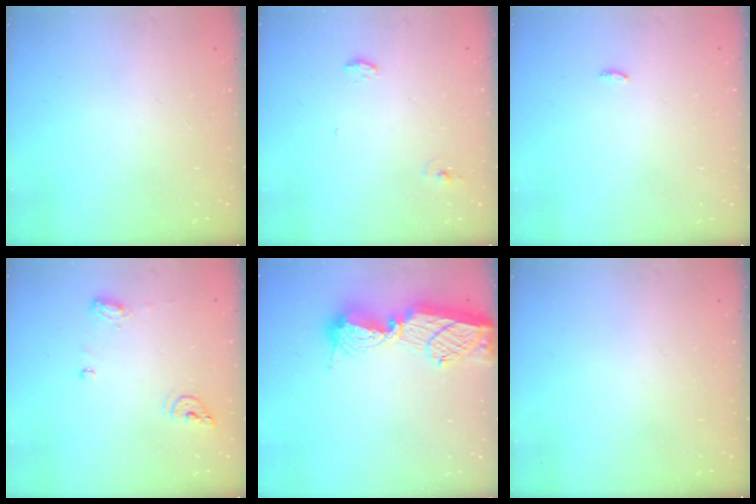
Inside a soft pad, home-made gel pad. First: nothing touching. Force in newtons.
{"total": 5.1, "press": 4.5, "slide": 2.4}
{"total": 3.4, "press": 3.3, "slide": 1.0}
{"total": 7.9, "press": 7.8, "slide": 1.1}
{"total": 15.2, "press": 15.1, "slide": 1.3}
{"total": 0.0}